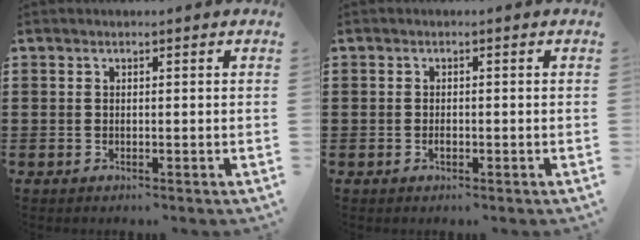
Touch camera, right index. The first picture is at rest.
{"total": 1.0, "force": [-0.5, 0.3, 0.7], "torque": [-0.015, -0.006, -0.008]}